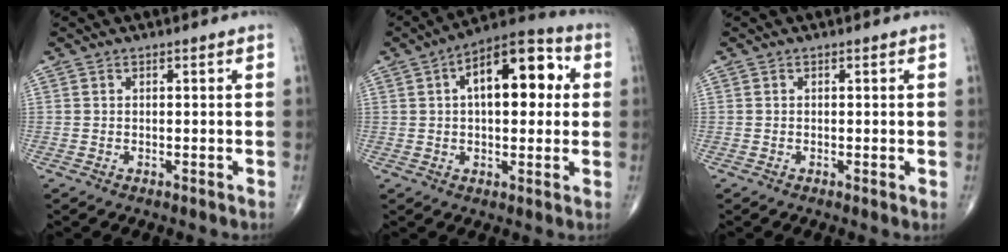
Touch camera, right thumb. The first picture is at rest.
{"total": 15.6, "force": [3.4, 7.7, 13.1], "torque": [-0.163, 0.026, 0.044]}
{"total": 0.6, "force": [0.0, 0.1, 0.6], "torque": [-0.013, -0.003, -0.003]}